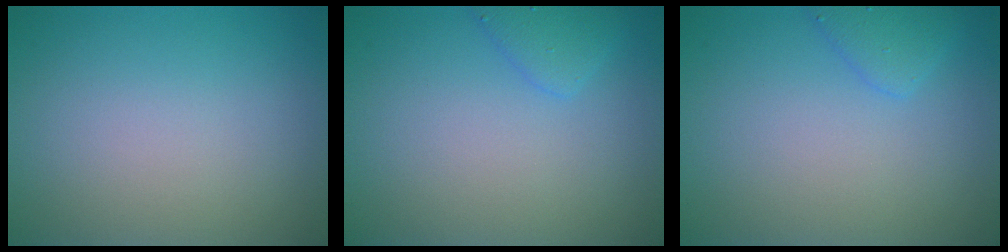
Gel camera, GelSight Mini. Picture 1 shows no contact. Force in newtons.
{"total": 1.7, "press": 1.7, "slide": 0.1}
{"total": 1.7, "press": 1.7, "slide": 0.1}